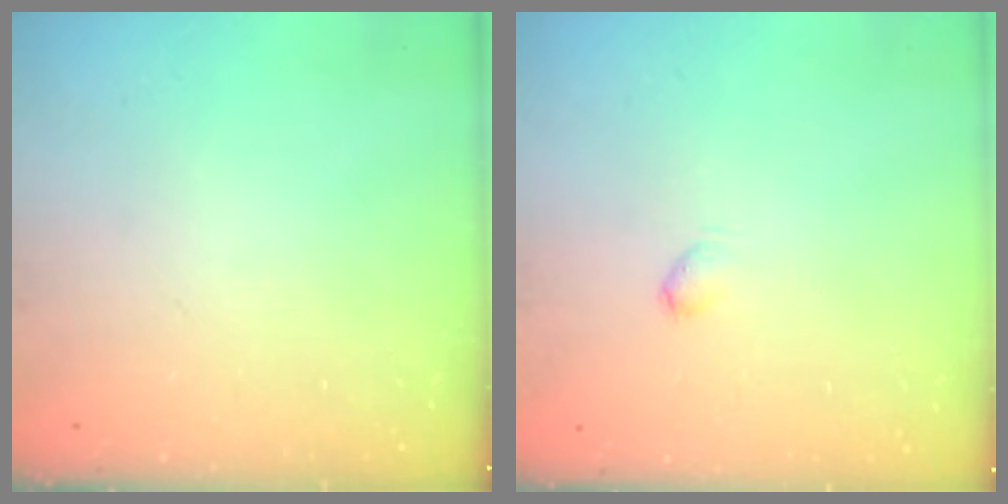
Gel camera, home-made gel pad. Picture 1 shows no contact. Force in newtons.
{"total": 2.2, "press": 2.2, "slide": 0.4}